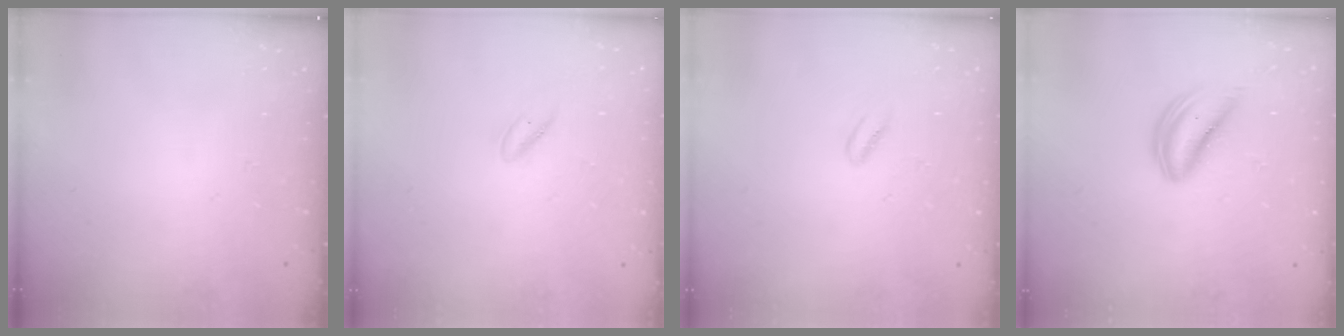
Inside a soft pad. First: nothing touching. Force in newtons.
{"total": 2.2, "press": 2.0, "slide": 0.8}
{"total": 2.9, "press": 2.7, "slide": 1.1}
{"total": 5.6, "press": 5.6, "slide": 0.5}